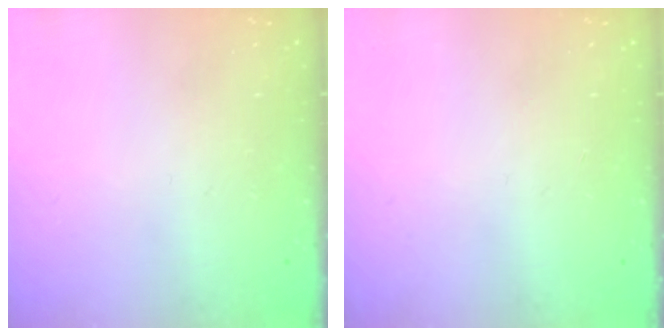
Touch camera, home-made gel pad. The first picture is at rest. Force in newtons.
{"total": 0.0}